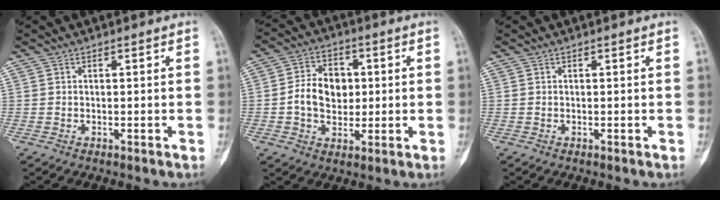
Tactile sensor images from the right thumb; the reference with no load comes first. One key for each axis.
{"total": 9.3, "fx": 0.2, "fy": 7.1, "fz": 6.0, "tx": -0.073, "ty": 0.011, "tz": -0.001}
{"total": 0.0}